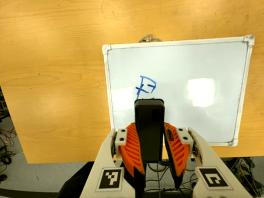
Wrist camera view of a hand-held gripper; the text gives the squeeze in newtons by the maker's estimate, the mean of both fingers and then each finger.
{"total": 7.9, "left": 5.8, "right": 10.0}